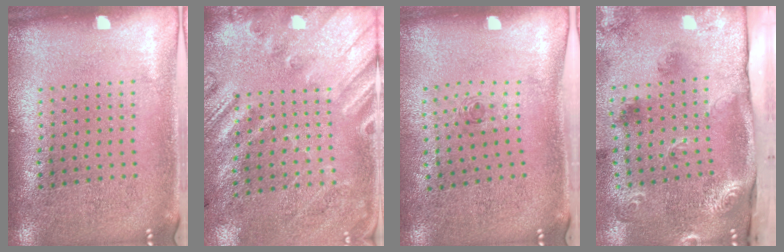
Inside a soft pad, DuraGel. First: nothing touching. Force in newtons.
{"total": 2.5, "press": 1.8, "slide": 1.8}
{"total": 0.7, "press": 0.2, "slide": 0.6}
{"total": 2.7, "press": 1.9, "slide": 1.8}